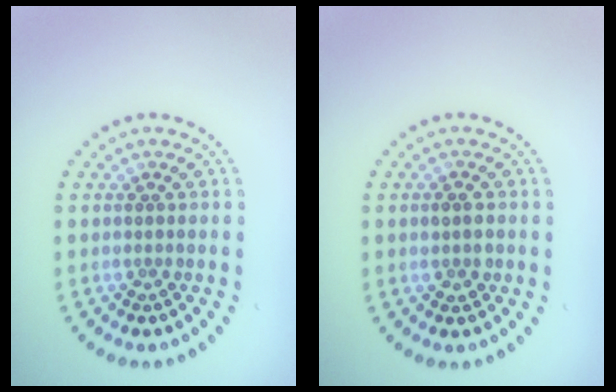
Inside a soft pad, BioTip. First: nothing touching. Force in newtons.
{"total": 1.4, "press": 1.4, "slide": 0.1}